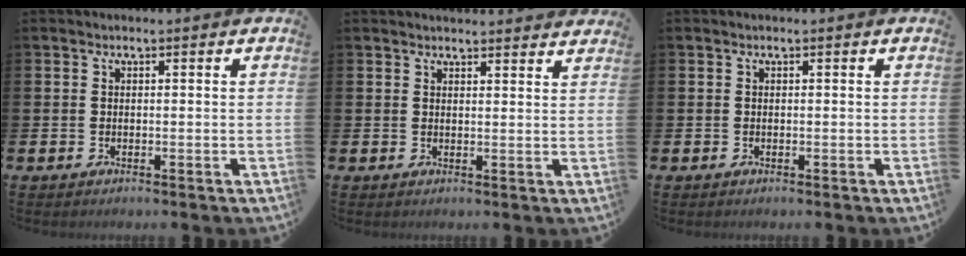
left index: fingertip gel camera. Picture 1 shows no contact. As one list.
[{"total": 2.4, "force": [2.4, 0.2, -0.1], "torque": [0.009, -0.018, 0.042]}, {"total": 0.0}]